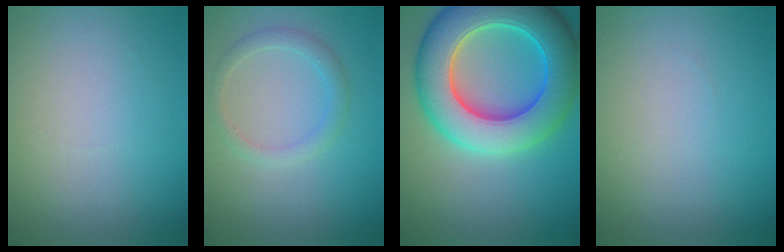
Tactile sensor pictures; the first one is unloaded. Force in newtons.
{"total": 1.7, "press": 1.7, "slide": 0.2}
{"total": 10.9, "press": 10.9, "slide": 0.4}
{"total": 0.0}